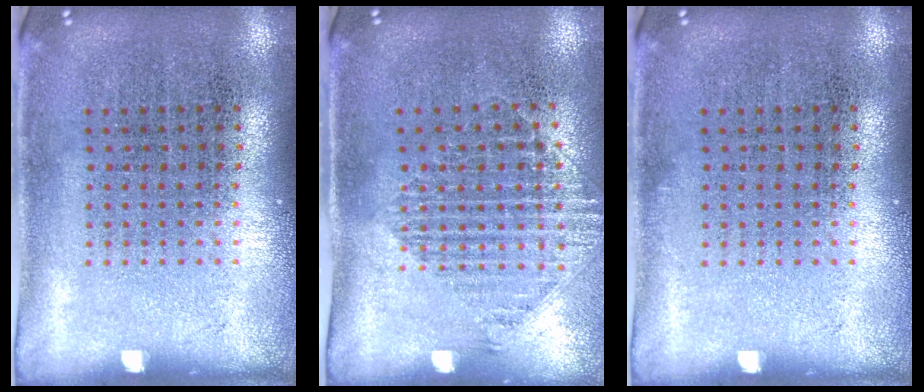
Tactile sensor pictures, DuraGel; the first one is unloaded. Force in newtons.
{"total": 1.4, "press": 1.2, "slide": 0.9}
{"total": 0.0}